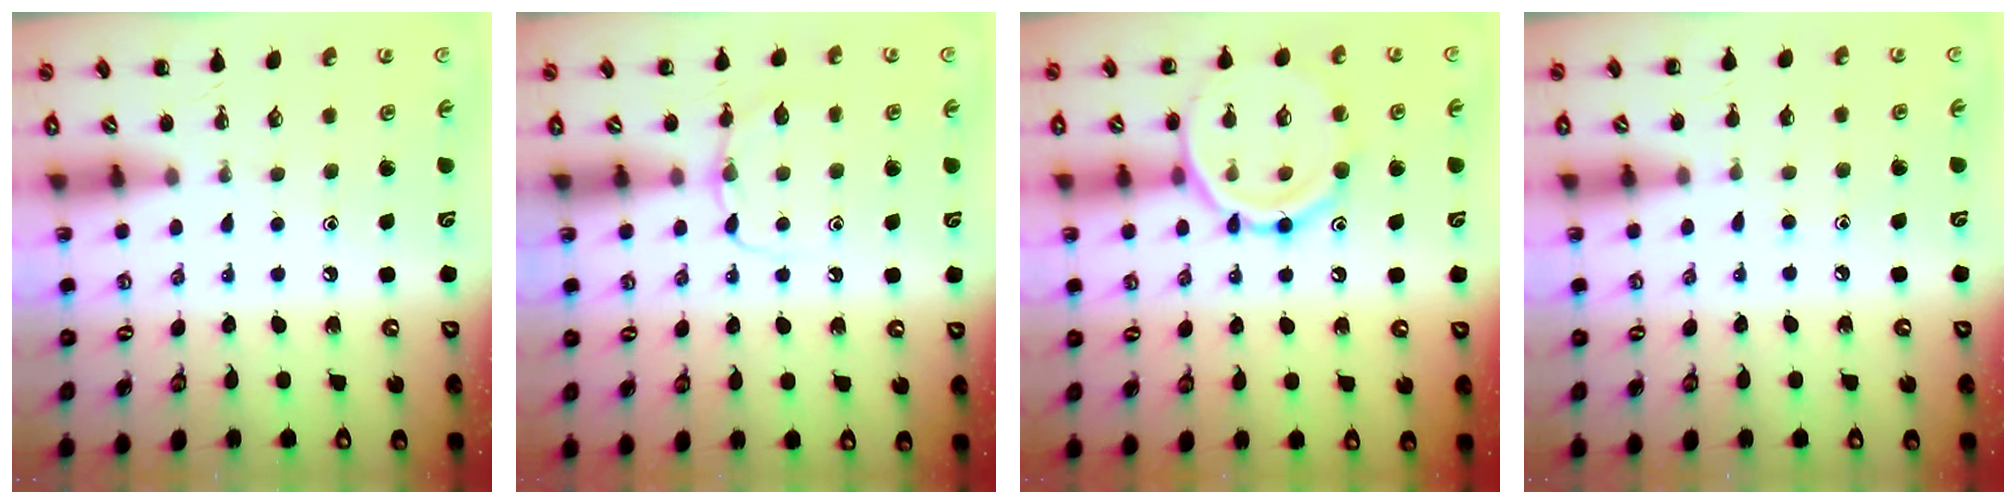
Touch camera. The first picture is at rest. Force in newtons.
{"total": 7.4, "press": 7.2, "slide": 1.7}
{"total": 14.8, "press": 14.7, "slide": 1.4}
{"total": 5.7, "press": 5.4, "slide": 1.7}